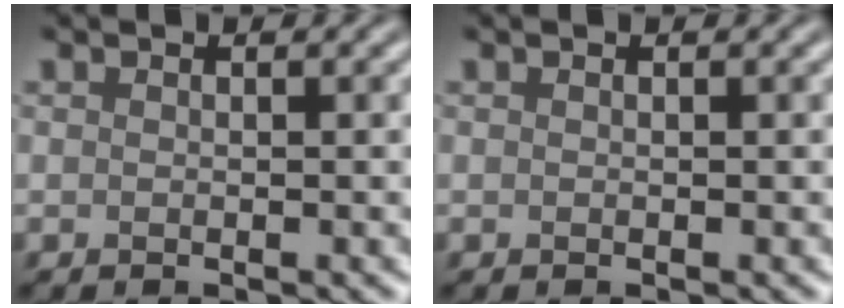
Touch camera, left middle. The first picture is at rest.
{"total": 0.0}